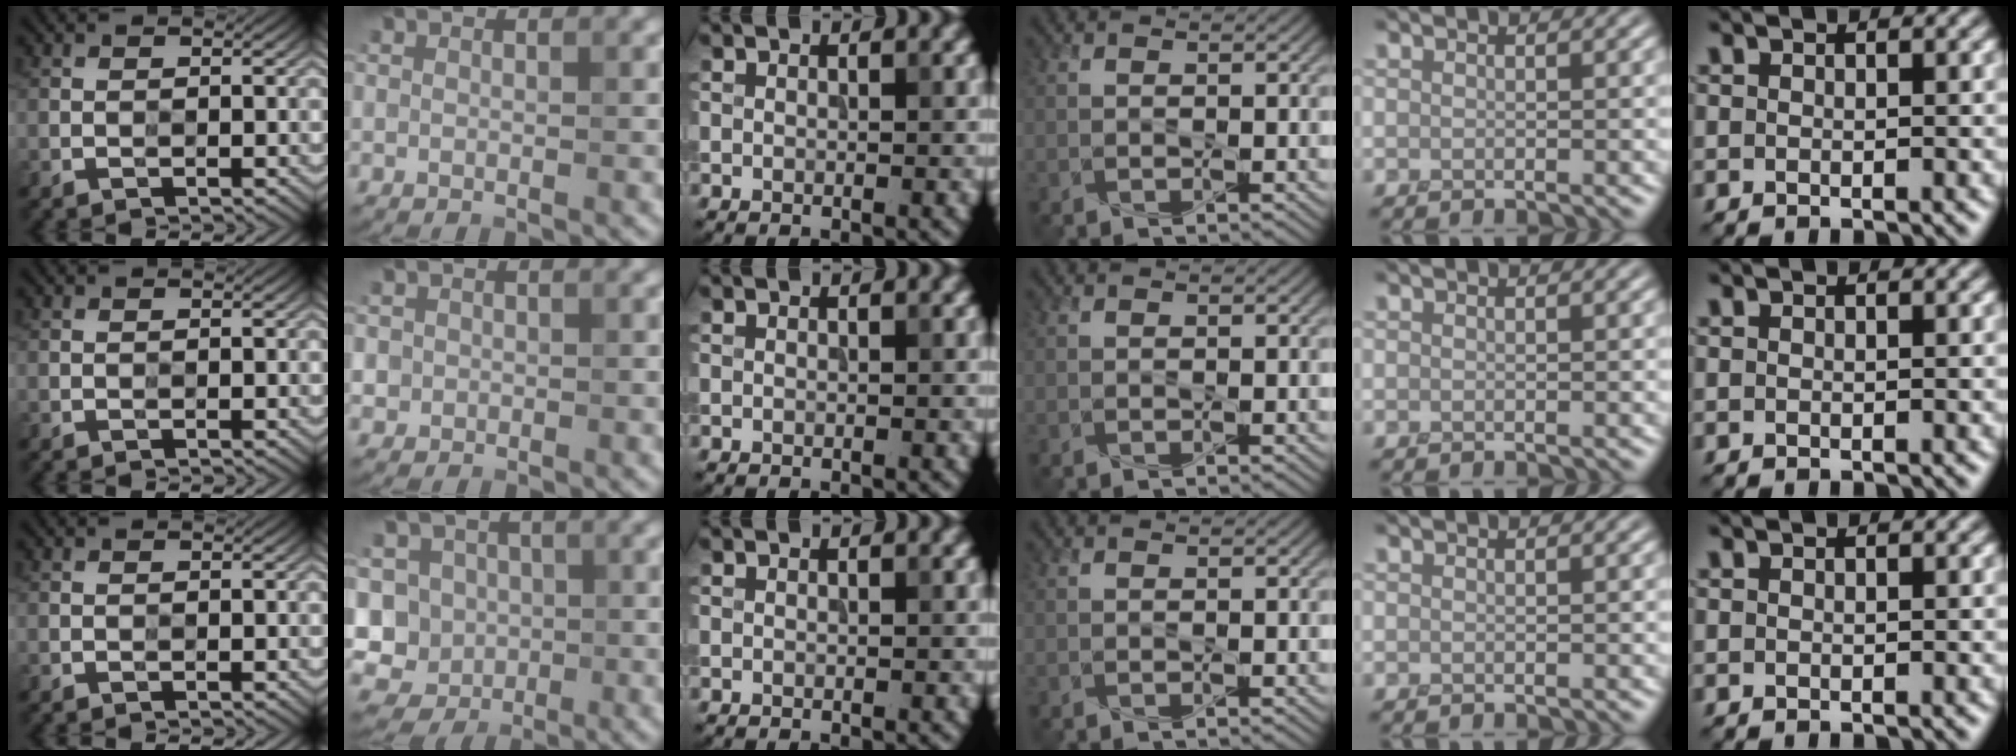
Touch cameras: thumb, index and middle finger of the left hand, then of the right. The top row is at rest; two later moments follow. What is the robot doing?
{"motion": "press", "object": "toy piano key"}